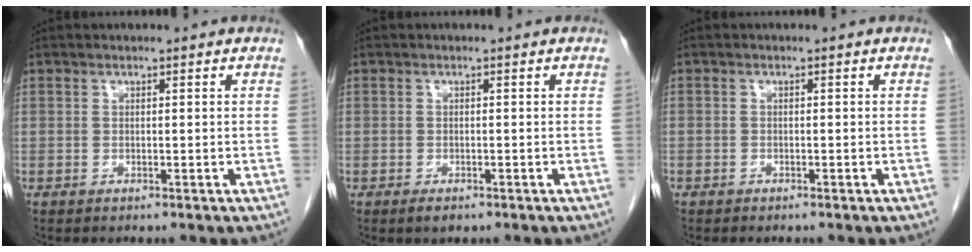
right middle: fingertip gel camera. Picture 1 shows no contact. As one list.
[{"total": 1.4, "force": [-0.9, 0.6, 0.9], "torque": [-0.014, -0.001, -0.010]}, {"total": 0.7, "force": [-0.5, 0.5, 0.0], "torque": [-0.008, 0.003, -0.011]}]